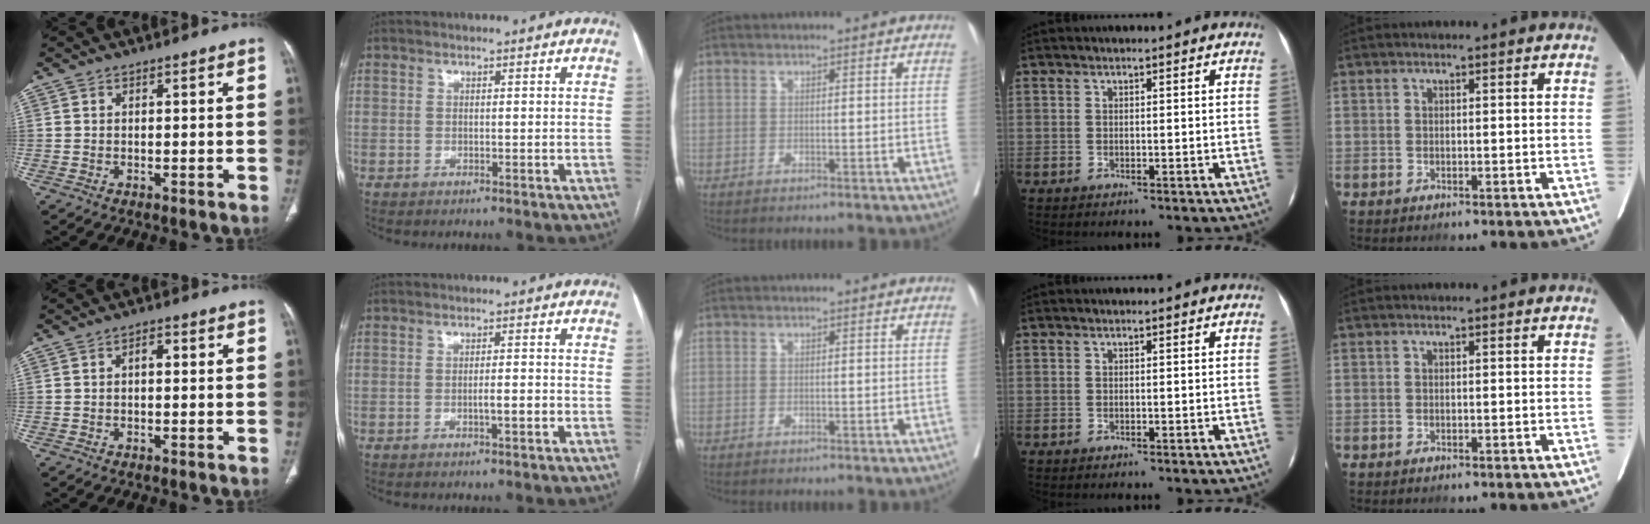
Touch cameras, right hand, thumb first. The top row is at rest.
{"thumb": {"total": 1.8, "force": [0.2, 0.9, 1.5], "torque": [-0.021, 0.003, -0.002]}, "index": {"total": 2.4, "force": [-0.8, 0.2, 2.2], "torque": [-0.040, 0.000, -0.013]}}